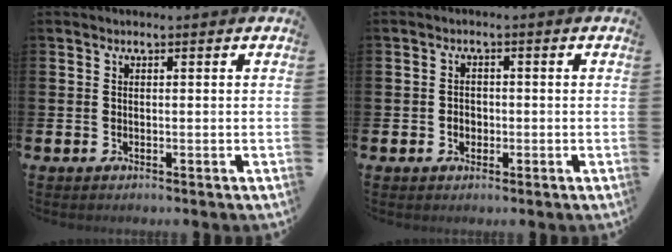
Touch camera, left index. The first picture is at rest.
{"total": 1.7, "force": [-0.5, 1.5, 0.7], "torque": [-0.007, 0.004, -0.014]}